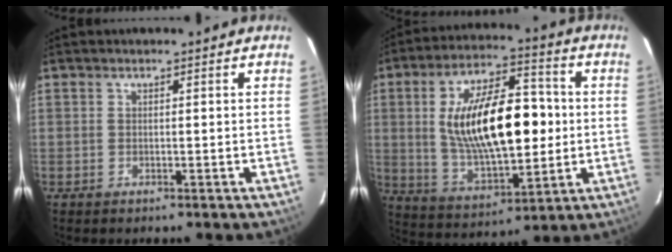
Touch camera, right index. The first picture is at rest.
{"total": 20.6, "force": [1.2, 8.9, 18.5], "torque": [-0.331, 0.013, 0.036]}